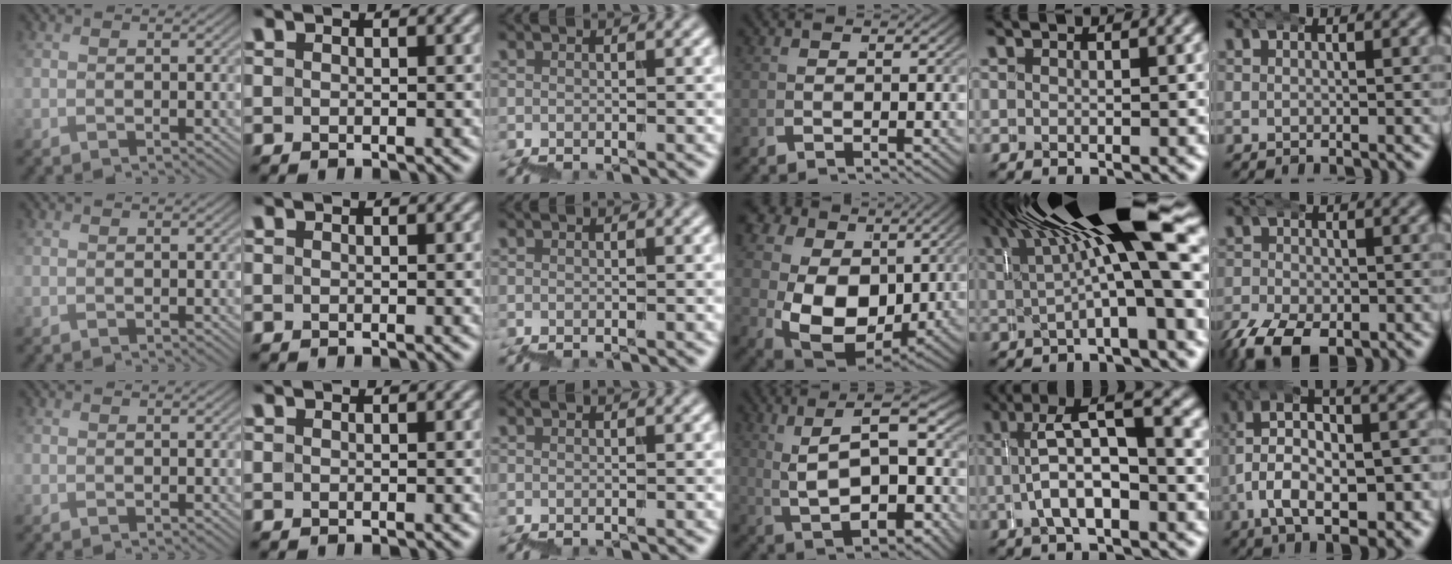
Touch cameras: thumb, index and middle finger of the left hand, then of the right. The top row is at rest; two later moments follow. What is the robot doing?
{"motion": "wrap", "object": "bubble wrap"}